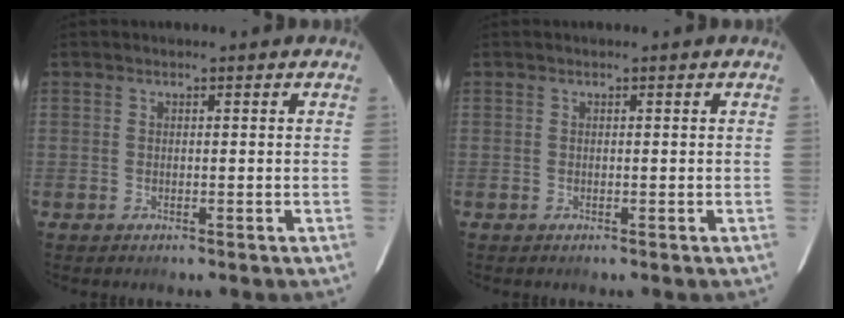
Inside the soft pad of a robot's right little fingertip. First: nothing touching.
{"total": 0.0}